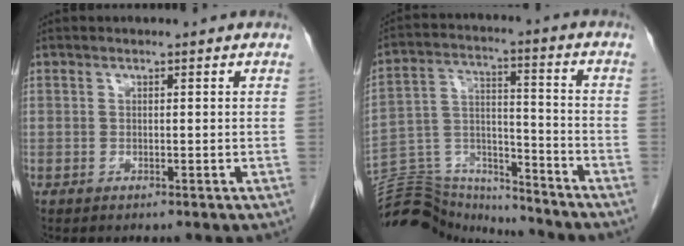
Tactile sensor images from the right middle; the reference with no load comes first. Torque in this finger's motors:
{"motor_torque": [0.96, -1.18, -0.07, -0.02]}